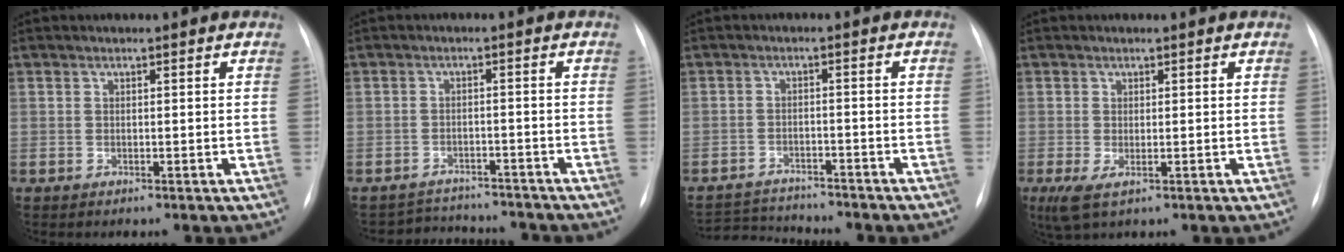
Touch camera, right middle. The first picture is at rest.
{"total": 7.3, "force": [-7.1, 1.5, 0.3], "torque": [-0.005, 0.015, -0.095]}
{"total": 7.7, "force": [-7.5, 0.8, 1.4], "torque": [-0.023, 0.000, -0.114]}
{"total": 3.4, "force": [-1.1, 1.5, 2.8], "torque": [-0.058, -0.010, -0.012]}